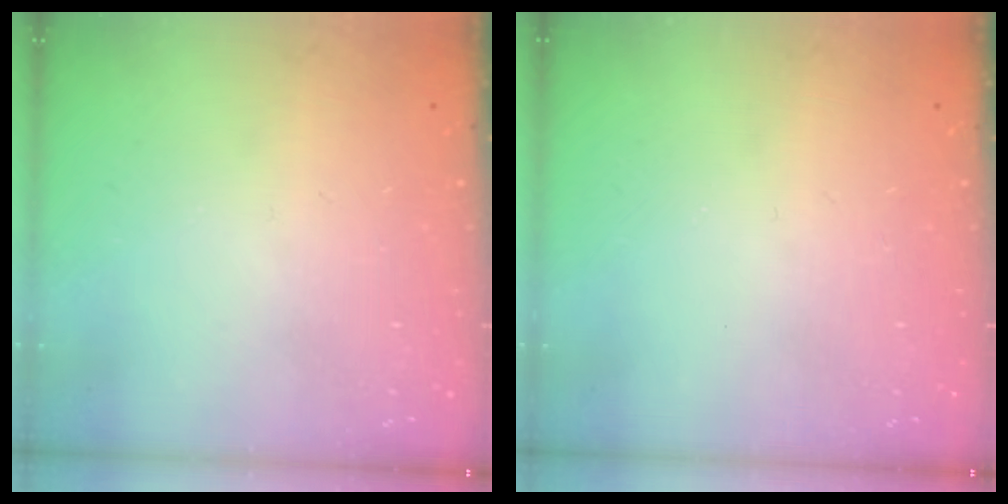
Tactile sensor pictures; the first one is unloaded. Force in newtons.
{"total": 0.0}